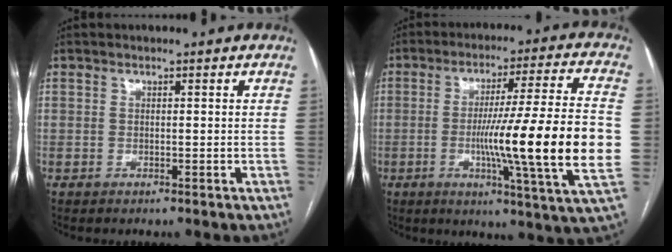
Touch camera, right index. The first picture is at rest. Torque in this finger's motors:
{"motor_torque": [2.14, 0.00, 1.05, 0.21]}